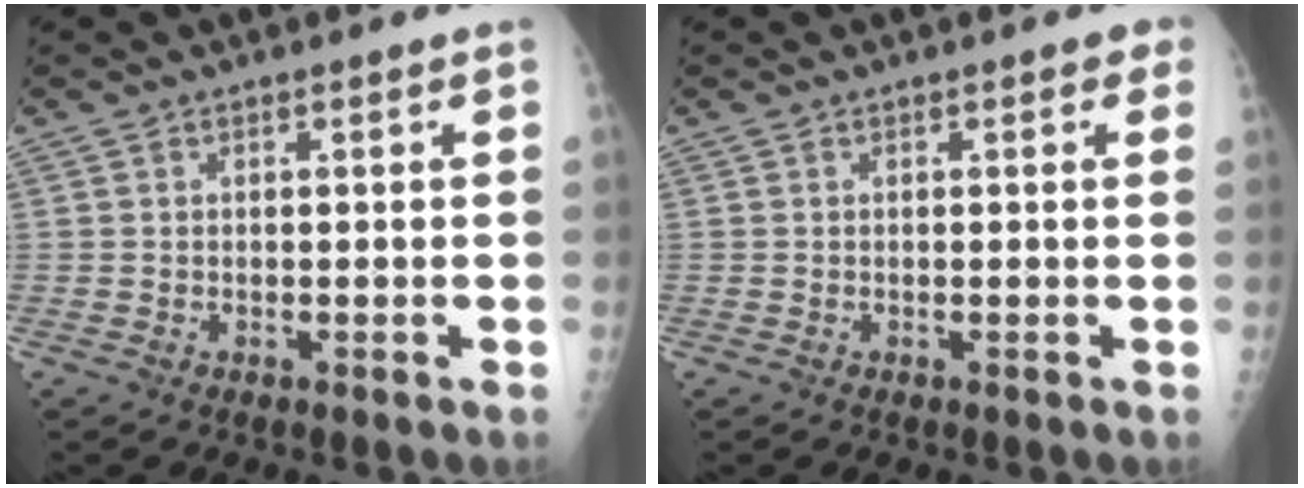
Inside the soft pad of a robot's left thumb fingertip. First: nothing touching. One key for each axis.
{"total": 1.5, "fx": 0.6, "fy": 0.8, "fz": 1.0, "tx": 0.002, "ty": 0.002, "tz": 0.003}